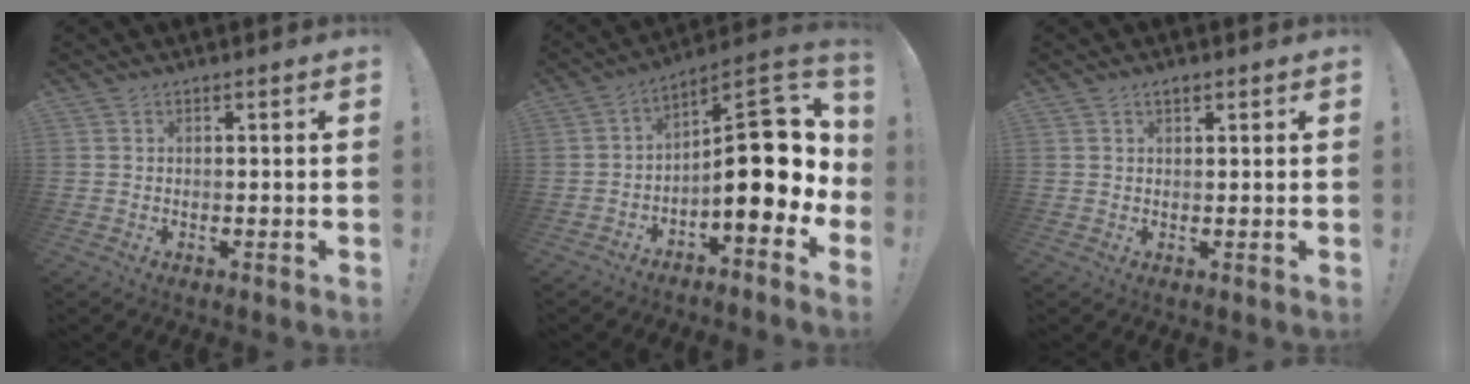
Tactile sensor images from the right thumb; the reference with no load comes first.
{"total": 17.7, "force": [-1.1, 7.4, 16.1], "torque": [-0.221, 0.007, -0.010]}
{"total": 1.4, "force": [1.0, 0.6, 0.8], "torque": [-0.015, 0.000, 0.018]}